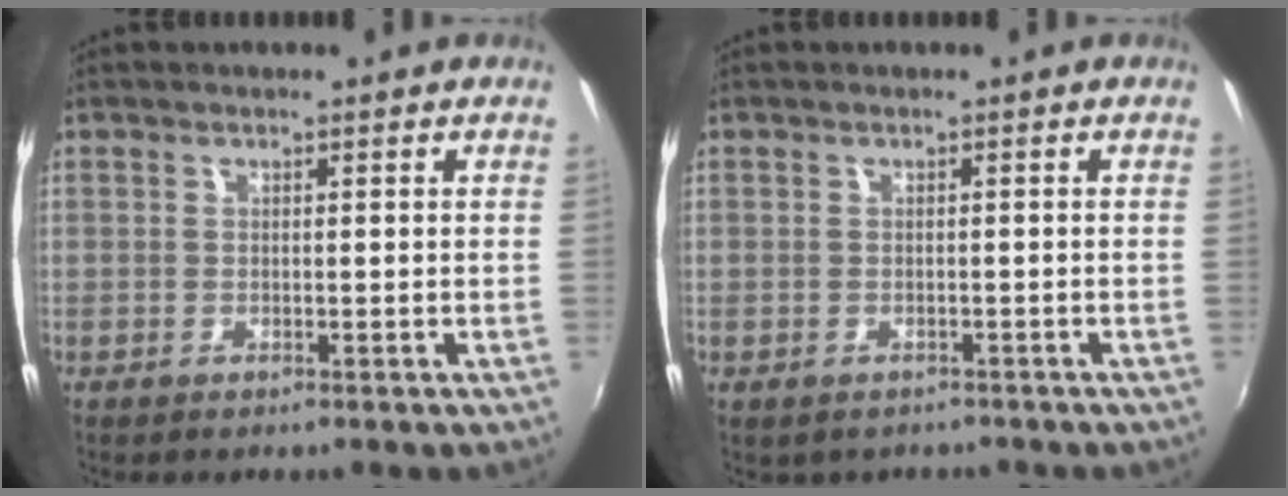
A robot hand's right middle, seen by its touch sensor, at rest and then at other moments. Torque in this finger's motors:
{"motor_torque": [0.40, -0.31, 0.00, 0.00]}